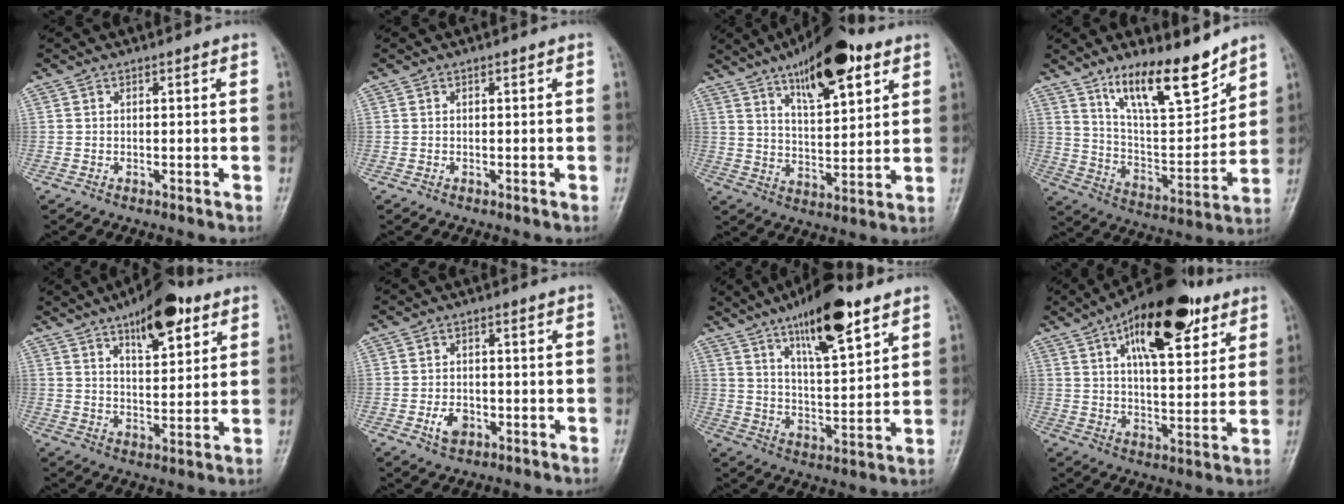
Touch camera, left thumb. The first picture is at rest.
{"total": 0.0}
{"total": 16.3, "force": [9.3, 5.8, 12.1], "torque": [-0.160, -0.037, 0.149]}
{"total": 15.9, "force": [11.5, 4.5, 10.0], "torque": [-0.133, -0.079, 0.209]}
{"total": 12.2, "force": [6.8, 4.8, 8.9], "torque": [-0.106, -0.032, 0.104]}
{"total": 4.0, "force": [-1.6, 2.7, 2.5], "torque": [-0.037, 0.007, -0.025]}
{"total": 15.9, "force": [9.6, 4.6, 11.8], "torque": [-0.166, -0.047, 0.161]}
{"total": 20.5, "force": [10.2, 8.8, 15.4], "torque": [-0.208, -0.023, 0.160]}